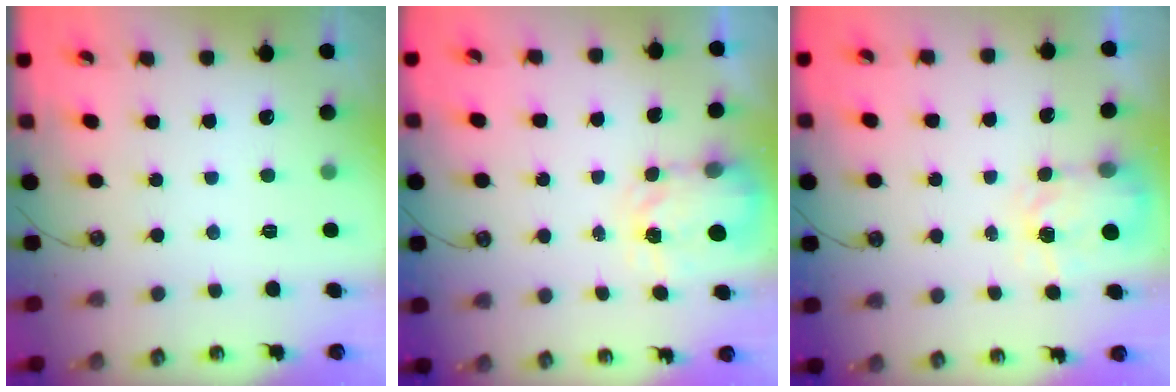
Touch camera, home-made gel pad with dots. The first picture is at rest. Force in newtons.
{"total": 3.8, "press": 3.8, "slide": 0.5}
{"total": 3.8, "press": 3.8, "slide": 0.6}